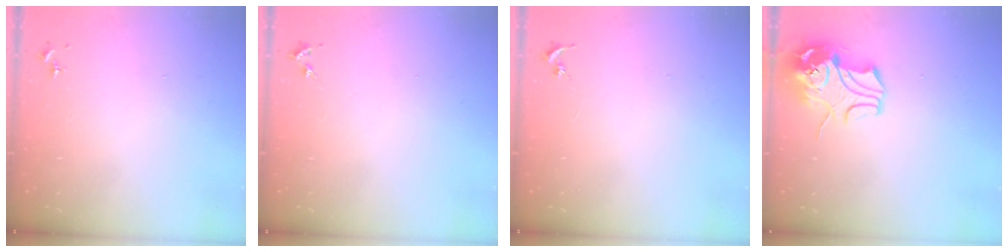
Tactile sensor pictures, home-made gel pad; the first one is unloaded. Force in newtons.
{"total": 3.9, "press": 3.8, "slide": 0.6}
{"total": 0.0}
{"total": 12.1, "press": 12.0, "slide": 1.7}